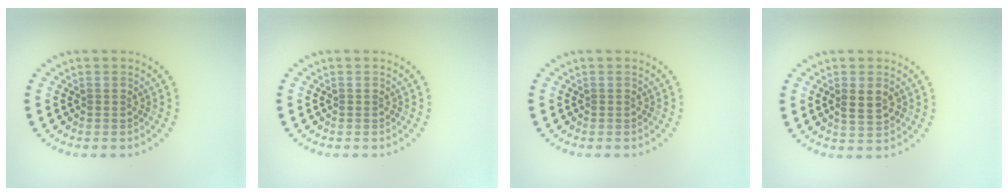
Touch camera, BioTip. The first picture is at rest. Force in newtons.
{"total": 0.0}
{"total": 0.0}
{"total": 2.3, "press": 2.2, "slide": 0.3}